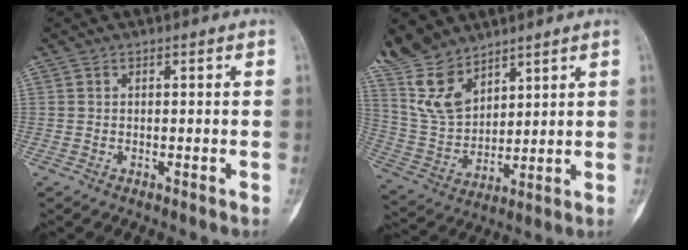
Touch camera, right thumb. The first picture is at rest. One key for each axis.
{"total": 12.3, "fx": 9.7, "fy": 5.7, "fz": 5.0, "tx": -0.087, "ty": -0.047, "tz": 0.210}